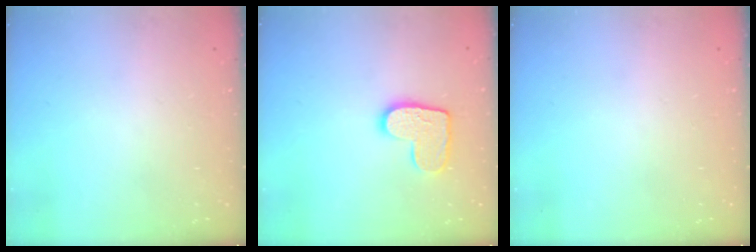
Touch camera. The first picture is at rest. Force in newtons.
{"total": 10.7, "press": 10.7, "slide": 0.5}
{"total": 0.0}